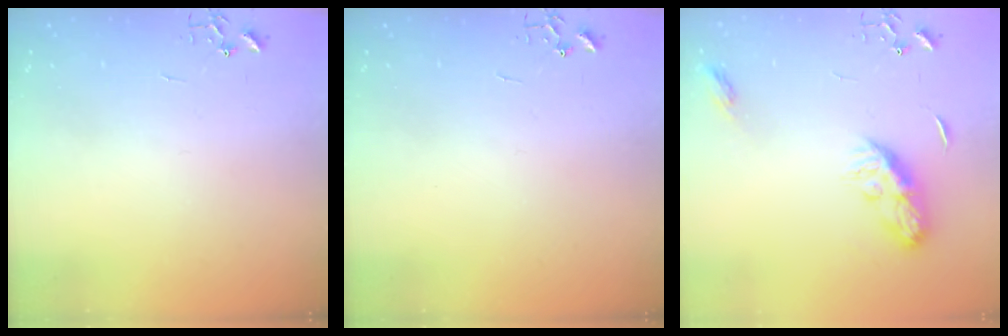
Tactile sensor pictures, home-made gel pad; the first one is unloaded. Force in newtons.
{"total": 0.0}
{"total": 9.7, "press": 9.7, "slide": 0.1}